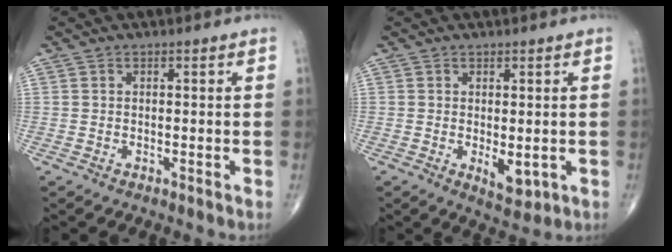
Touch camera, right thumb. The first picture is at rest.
{"total": 4.1, "force": [-0.7, 2.0, 3.6], "torque": [-0.043, -0.011, -0.002]}